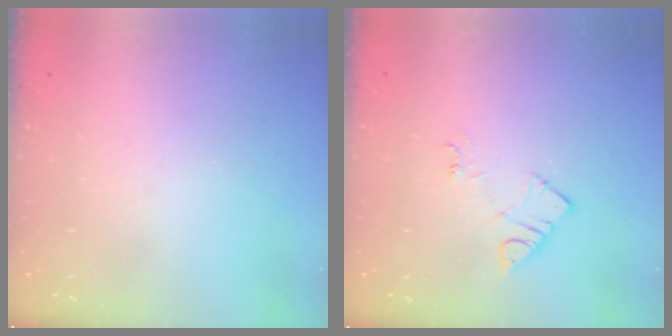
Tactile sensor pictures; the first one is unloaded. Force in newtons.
{"total": 5.0, "press": 4.9, "slide": 0.8}